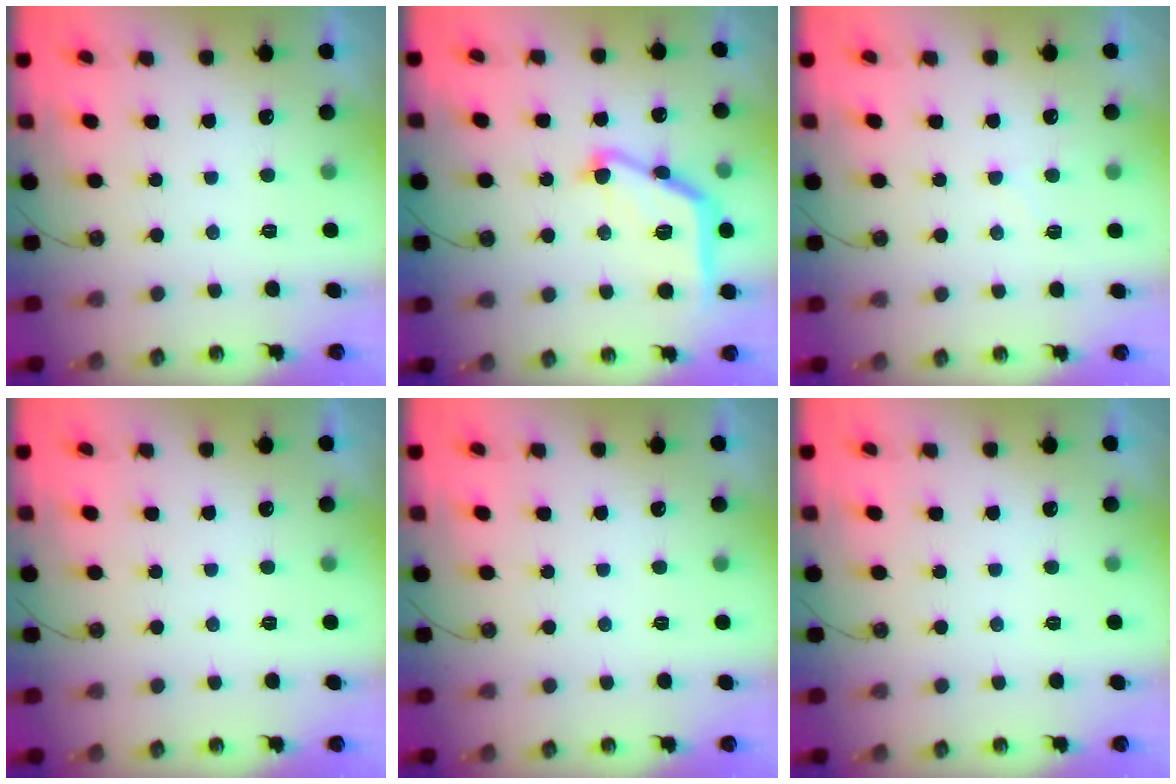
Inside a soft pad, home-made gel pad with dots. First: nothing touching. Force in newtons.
{"total": 16.7, "press": 16.7, "slide": 0.5}
{"total": 6.1, "press": 6.1, "slide": 0.7}
{"total": 0.0}
{"total": 0.0}
{"total": 0.0}